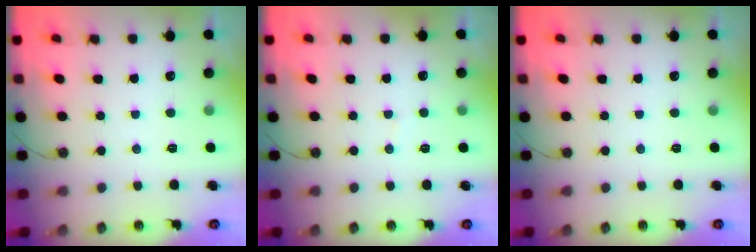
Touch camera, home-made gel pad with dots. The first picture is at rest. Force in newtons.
{"total": 3.3, "press": 3.3, "slide": 0.3}
{"total": 0.0}